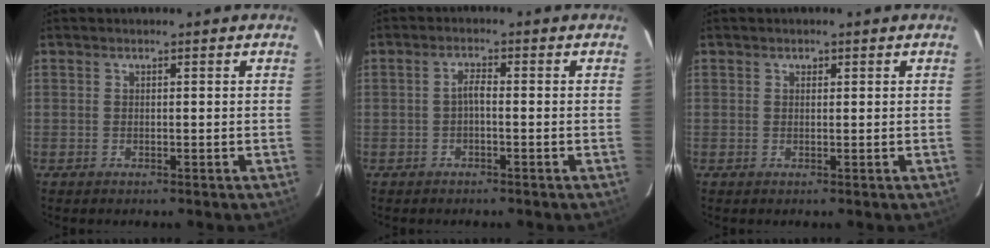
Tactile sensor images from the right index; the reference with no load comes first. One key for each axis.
{"total": 1.8, "fx": -0.7, "fy": 0.5, "fz": 1.6, "tx": -0.032, "ty": 0.008, "tz": -0.013}
{"total": 0.7, "fx": 0.3, "fy": 0.6, "fz": 0.2, "tx": -0.003, "ty": 0.003, "tz": 0.005}